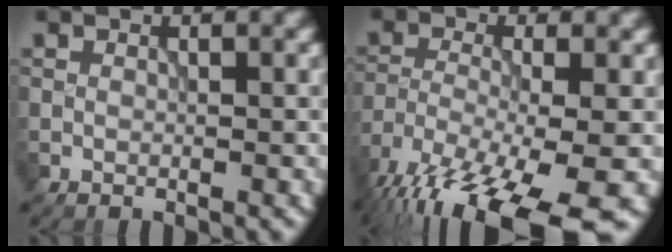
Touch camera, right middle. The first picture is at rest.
{"total": 14.6, "force": [-10.4, 3.6, 9.6], "torque": [-0.188, -0.040, -0.161]}